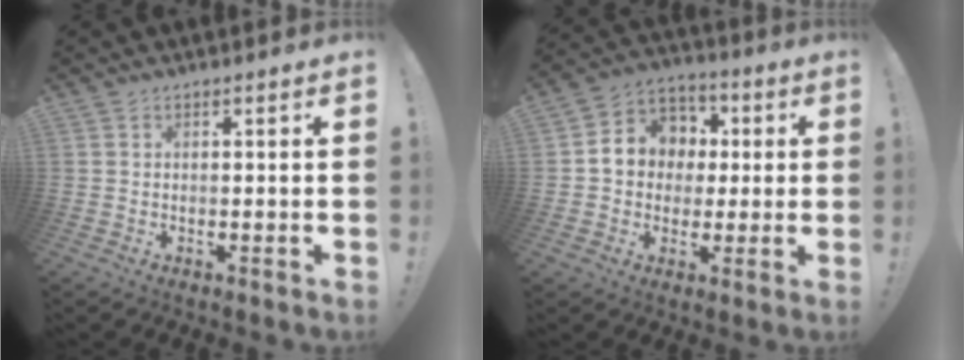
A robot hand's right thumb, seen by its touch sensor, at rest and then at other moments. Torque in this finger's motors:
{"motor_torque": [1.53, 1.52, 0.94, -0.11, 0.00]}